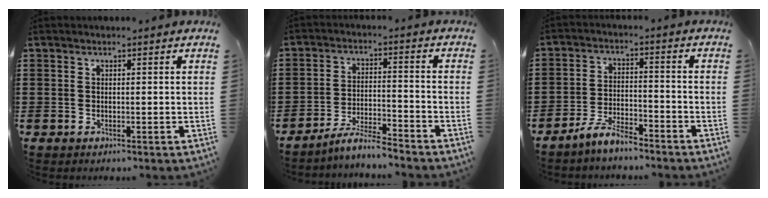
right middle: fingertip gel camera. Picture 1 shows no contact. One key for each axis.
{"total": 5.3, "fx": -4.9, "fy": 0.2, "fz": 1.9, "tx": -0.045, "ty": -0.004, "tz": -0.099}
{"total": 5.6, "fx": -5.2, "fy": 1.1, "fz": 2.0, "tx": -0.044, "ty": 0.005, "tz": -0.103}